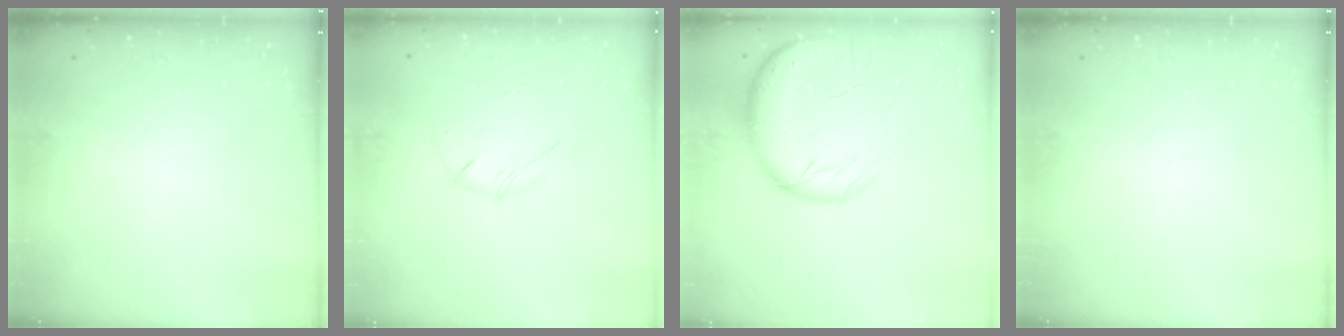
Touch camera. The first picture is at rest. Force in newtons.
{"total": 5.4, "press": 5.3, "slide": 1.0}
{"total": 17.6, "press": 17.3, "slide": 3.5}
{"total": 0.0}